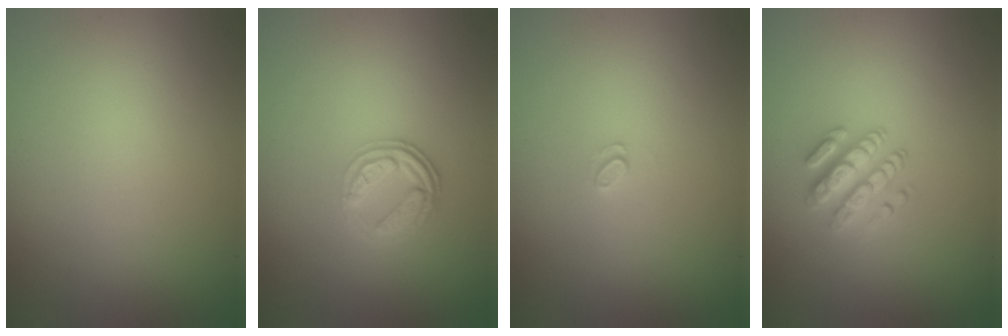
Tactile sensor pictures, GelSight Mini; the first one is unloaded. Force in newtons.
{"total": 2.7, "press": 2.5, "slide": 0.9}
{"total": 0.7, "press": 0.7, "slide": 0.1}
{"total": 3.0, "press": 2.4, "slide": 1.6}